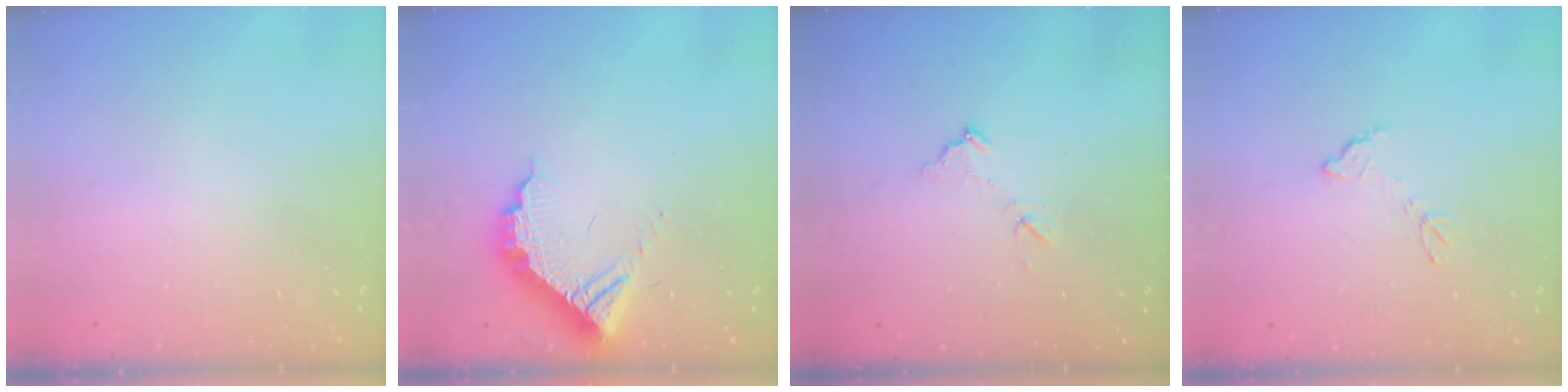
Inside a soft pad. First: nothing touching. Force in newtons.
{"total": 11.3, "press": 11.2, "slide": 1.3}
{"total": 7.8, "press": 7.8, "slide": 0.4}
{"total": 7.7, "press": 7.7, "slide": 0.4}